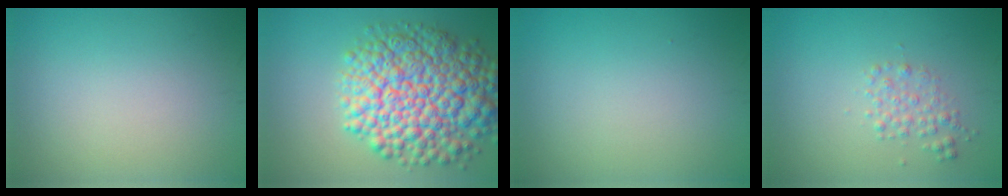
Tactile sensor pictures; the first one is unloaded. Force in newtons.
{"total": 11.7, "press": 11.7, "slide": 0.4}
{"total": 0.0}
{"total": 1.7, "press": 1.7, "slide": 0.1}